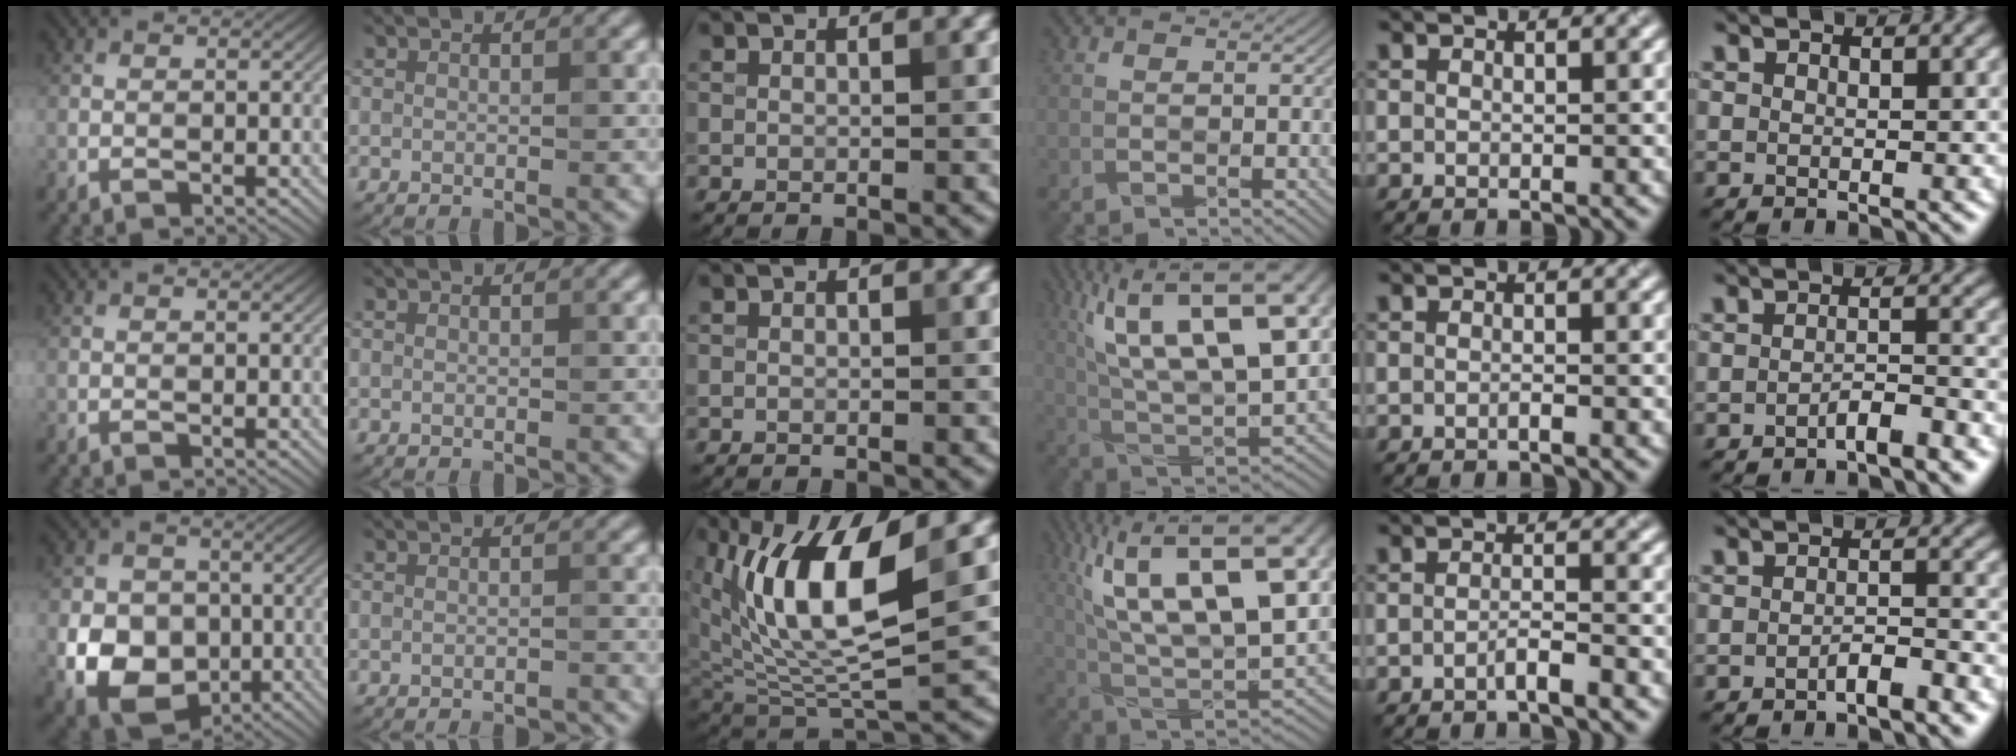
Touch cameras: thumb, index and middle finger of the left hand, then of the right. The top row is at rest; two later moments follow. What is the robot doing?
{"motion": "wrap", "object": "bandage"}